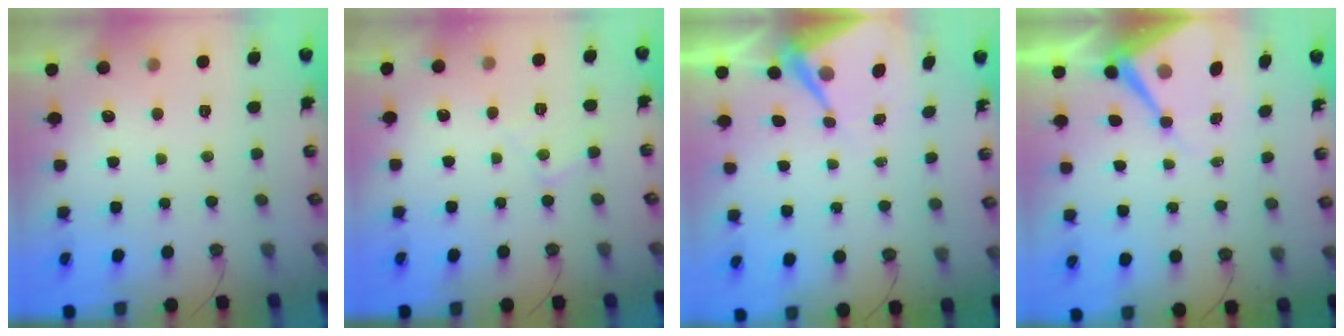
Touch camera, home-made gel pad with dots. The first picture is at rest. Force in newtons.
{"total": 6.2, "press": 6.2, "slide": 0.5}
{"total": 7.5, "press": 7.4, "slide": 0.7}
{"total": 10.3, "press": 10.2, "slide": 1.1}